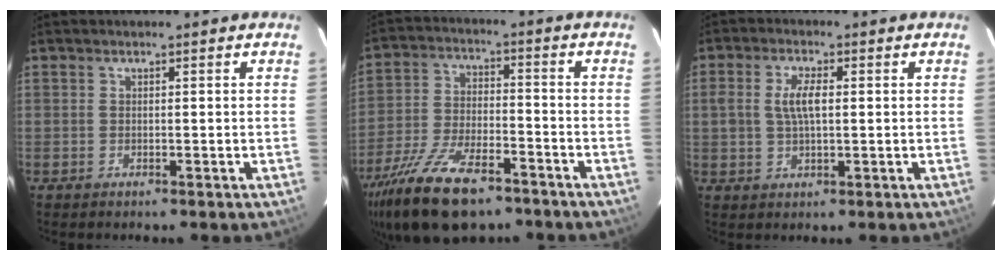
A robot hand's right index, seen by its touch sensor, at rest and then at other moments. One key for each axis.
{"total": 18.3, "fx": -12.8, "fy": 7.2, "fz": 10.9, "tx": -0.235, "ty": -0.036, "tz": -0.225}
{"total": 5.1, "fx": 0.6, "fy": 2.2, "fz": 4.6, "tx": -0.089, "ty": 0.007, "tz": 0.014}